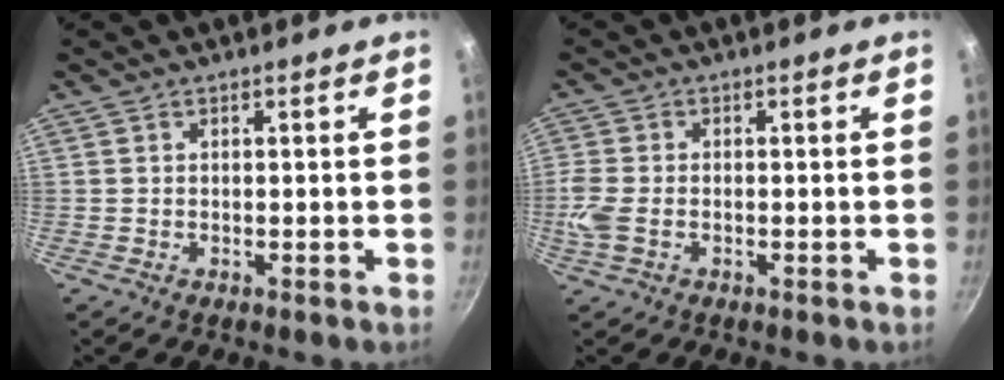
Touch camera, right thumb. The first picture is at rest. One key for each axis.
{"total": 4.5, "fx": -1.0, "fy": 2.9, "fz": 3.3, "tx": -0.082, "ty": 0.001, "tz": -0.025}